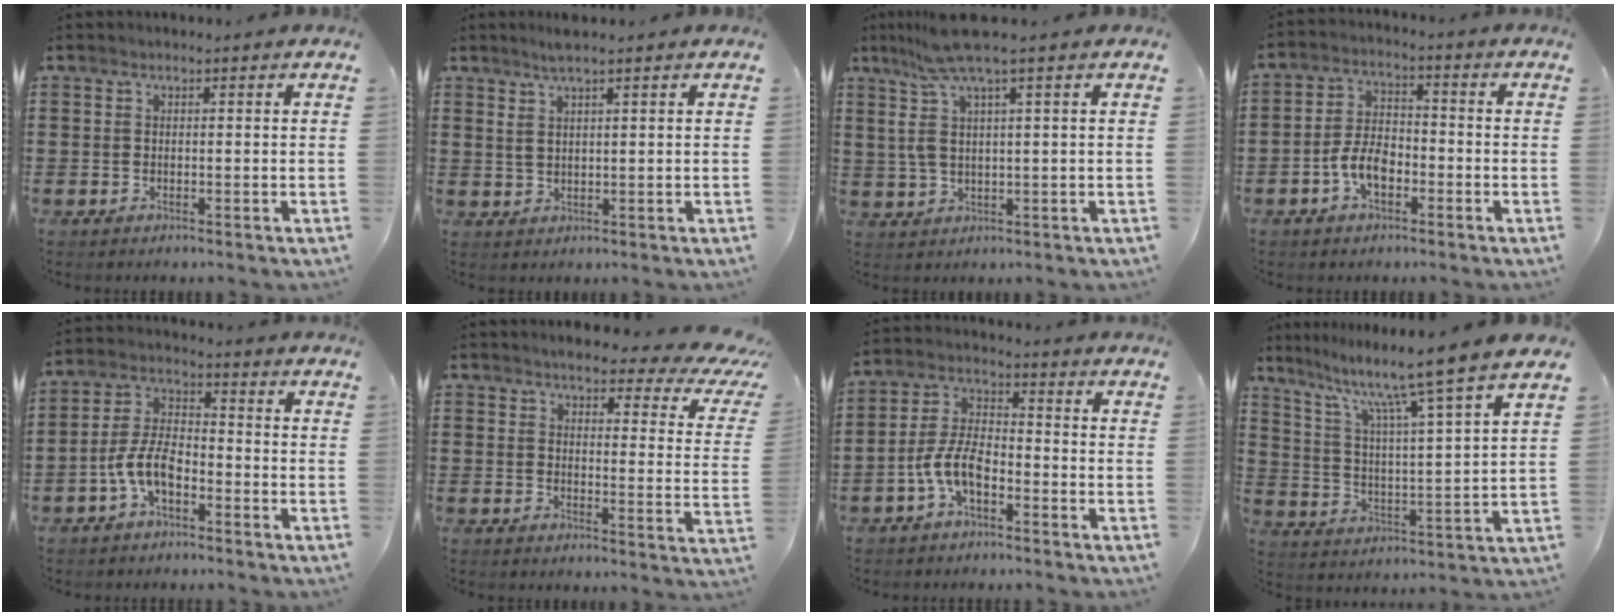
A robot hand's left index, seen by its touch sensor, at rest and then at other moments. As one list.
[{"total": 2.7, "force": [1.8, 0.4, 2.0], "torque": [-0.043, 0.003, 0.032]}, {"total": 7.2, "force": [3.7, 0.5, 6.2], "torque": [-0.152, -0.010, 0.059]}, {"total": 5.8, "force": [-2.5, 3.1, 4.2], "torque": [-0.099, 0.004, -0.054]}, {"total": 6.8, "force": [-3.4, 3.0, 5.0], "torque": [-0.126, 0.002, -0.073]}, {"total": 4.7, "force": [3.9, 1.0, 2.5], "torque": [-0.053, -0.026, 0.060]}, {"total": 6.9, "force": [-3.5, 3.0, 5.1], "torque": [-0.128, -0.001, -0.073]}, {"total": 9.6, "force": [7.8, -1.3, 5.5], "torque": [-0.128, -0.060, 0.120]}]